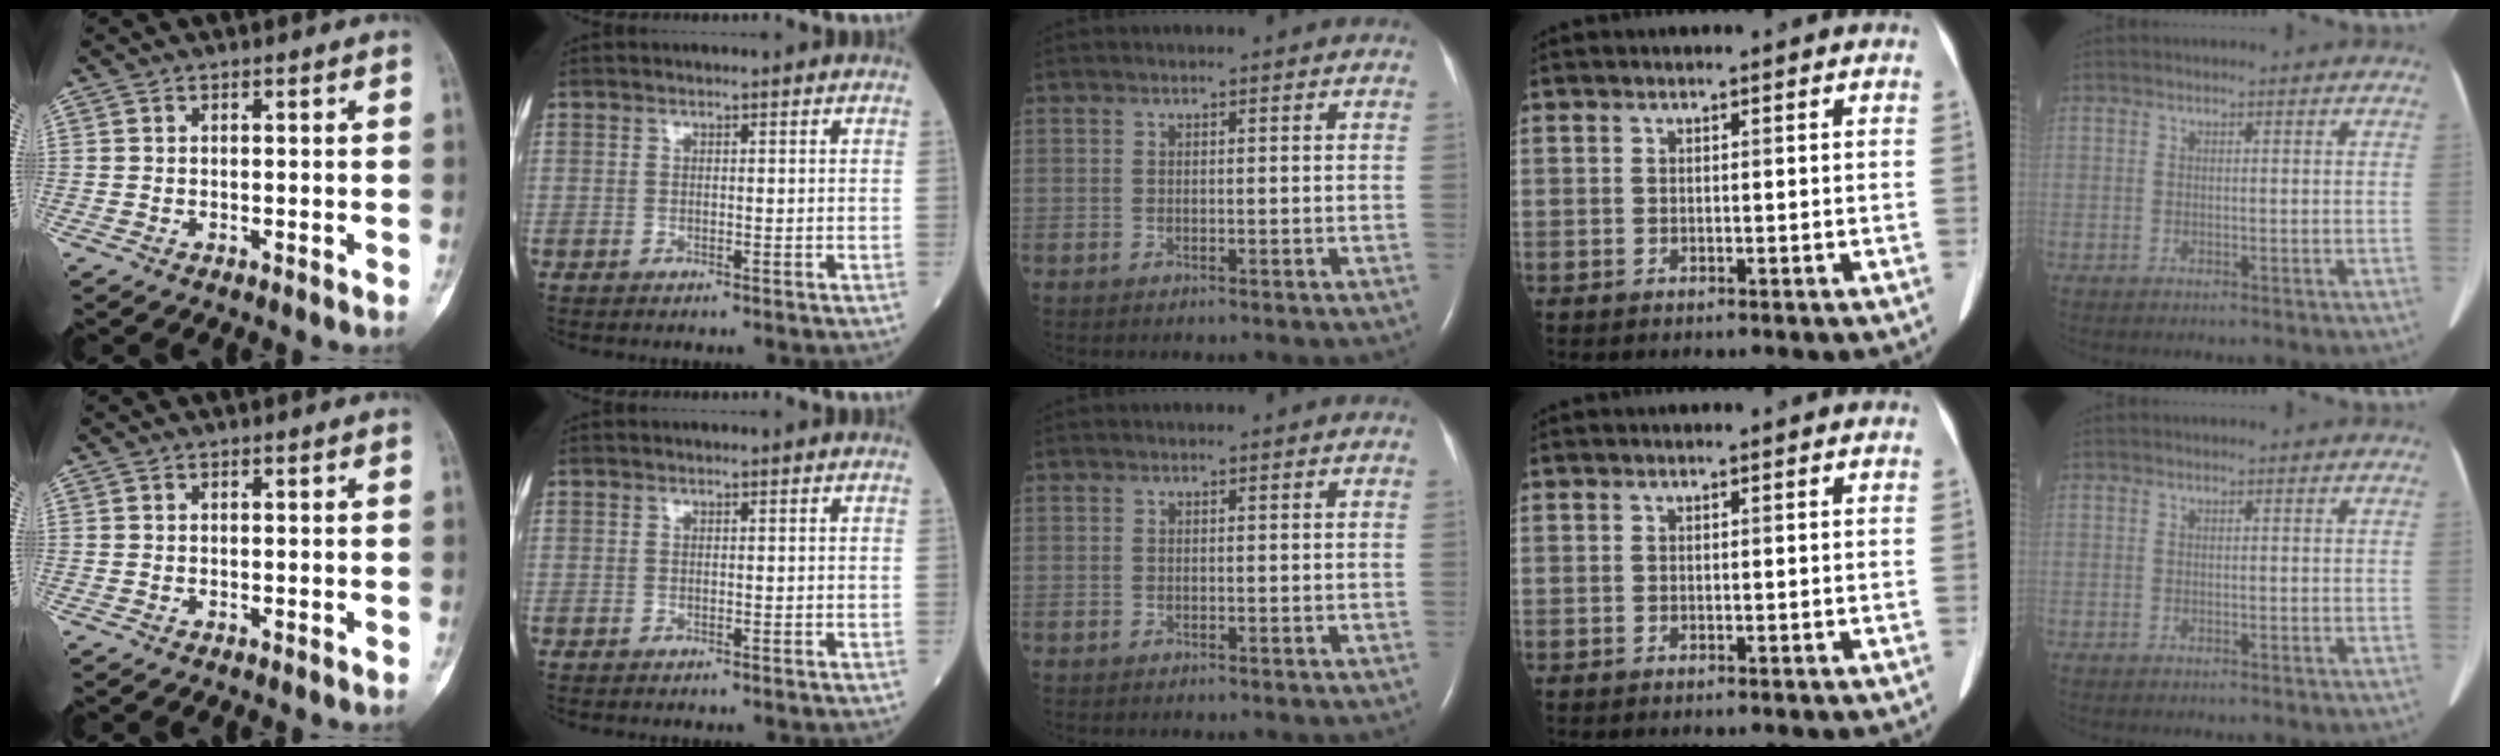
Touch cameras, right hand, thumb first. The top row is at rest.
{}